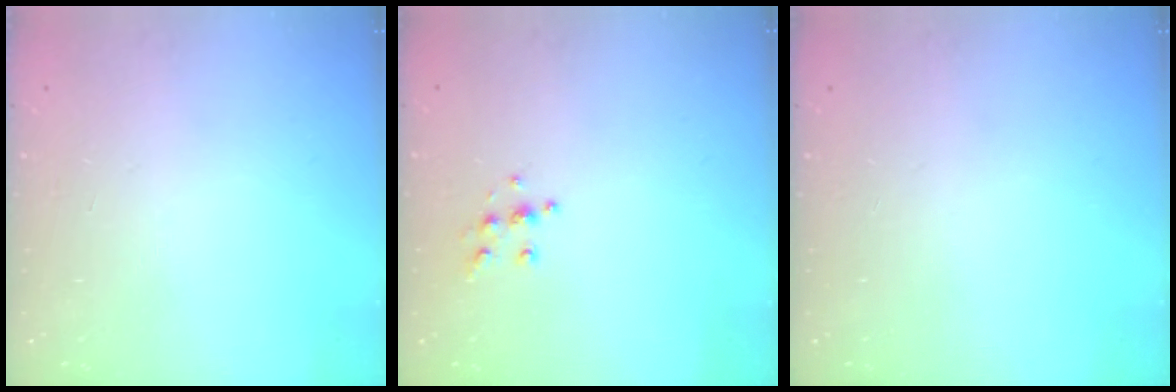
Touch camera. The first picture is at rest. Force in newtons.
{"total": 6.4, "press": 6.4, "slide": 0.6}
{"total": 0.0}